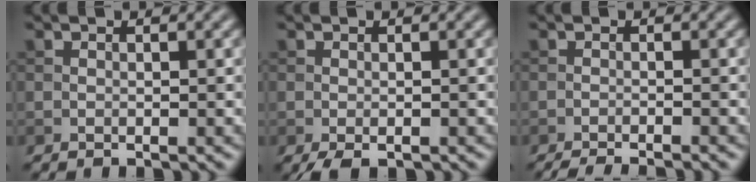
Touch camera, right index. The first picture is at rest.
{"total": 2.0, "force": [-1.3, 0.6, 1.4], "torque": [-0.028, -0.004, -0.022]}
{"total": 3.7, "force": [-3.2, 0.5, 1.8], "torque": [-0.028, -0.007, -0.054]}